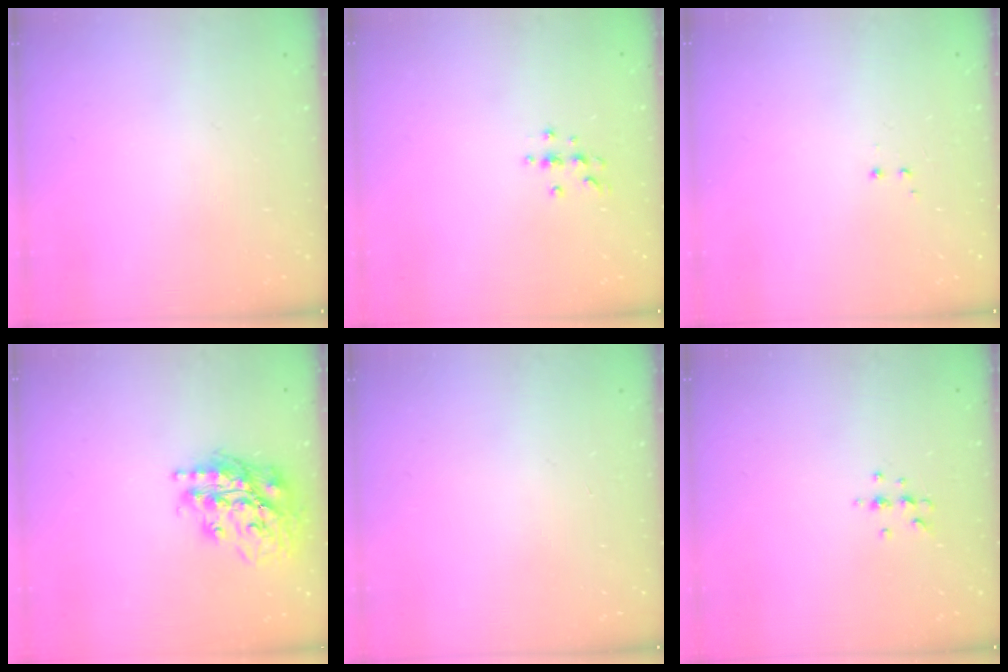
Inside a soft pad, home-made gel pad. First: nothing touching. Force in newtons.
{"total": 4.0, "press": 3.9, "slide": 0.5}
{"total": 1.2, "press": 1.0, "slide": 0.6}
{"total": 19.9, "press": 19.8, "slide": 2.4}
{"total": 0.0}
{"total": 5.6, "press": 5.4, "slide": 1.5}